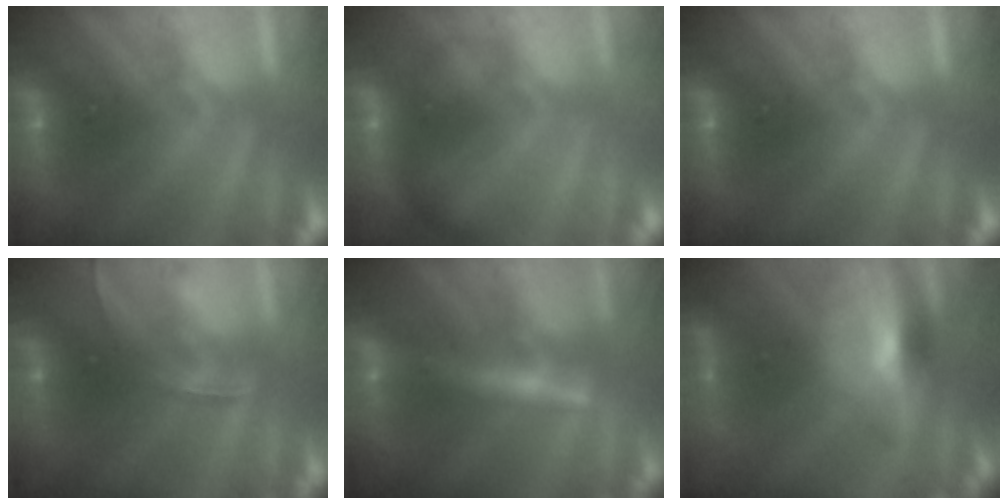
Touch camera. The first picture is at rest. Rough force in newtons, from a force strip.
{"total": 2.1}
{"total": 0.0}
{"total": 2.5}
{"total": 2.6}
{"total": 6.5}